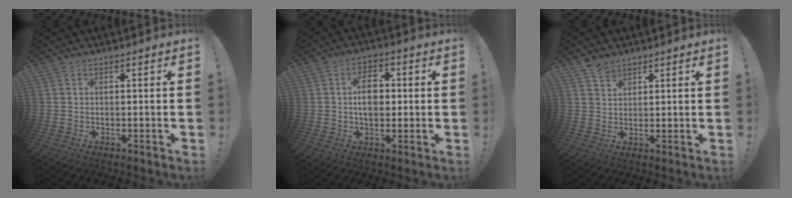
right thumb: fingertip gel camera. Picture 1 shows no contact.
{"total": 8.4, "force": [0.6, 5.8, 6.0], "torque": [-0.092, 0.009, 0.008]}
{"total": 3.8, "force": [3.3, 1.8, 0.7], "torque": [-0.006, -0.020, 0.061]}